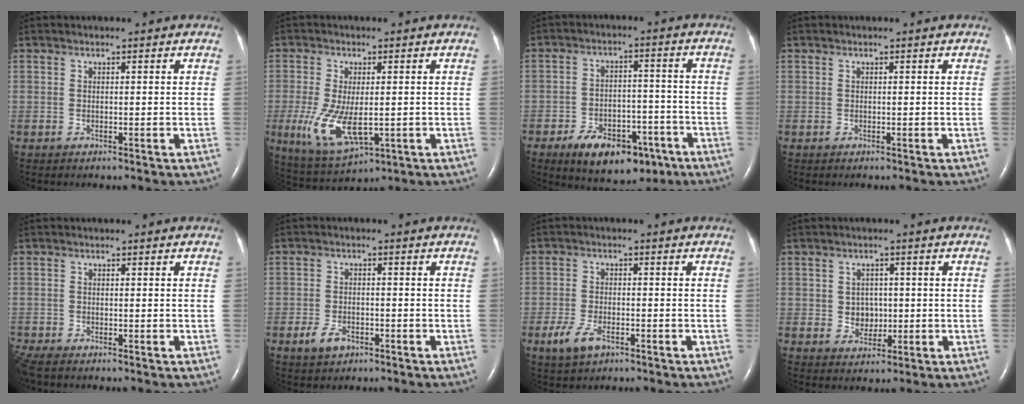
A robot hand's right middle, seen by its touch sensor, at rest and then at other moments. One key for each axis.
{"total": 9.4, "fx": -1.8, "fy": 3.8, "fz": 8.5, "tx": -0.174, "ty": -0.026, "tz": -0.020}
{"total": 12.4, "fx": -7.5, "fy": 6.4, "fz": 7.5, "tx": -0.106, "ty": 0.009, "tz": -0.109}
{"total": 0.0}
{"total": 3.0, "fx": -2.6, "fy": 0.7, "fz": 1.3, "tx": -0.035, "ty": -0.012, "tz": -0.048}
{"total": 3.6, "fx": -2.1, "fy": 2.1, "fz": 2.2, "tx": -0.048, "ty": -0.001, "tz": -0.032}
{"total": 4.8, "fx": -2.7, "fy": 2.1, "fz": 3.3, "tx": -0.078, "ty": -0.005, "tz": -0.048}
{"total": 3.4, "fx": -0.1, "fy": 2.9, "fz": 1.7, "tx": -0.024, "ty": 0.009, "tz": 0.005}